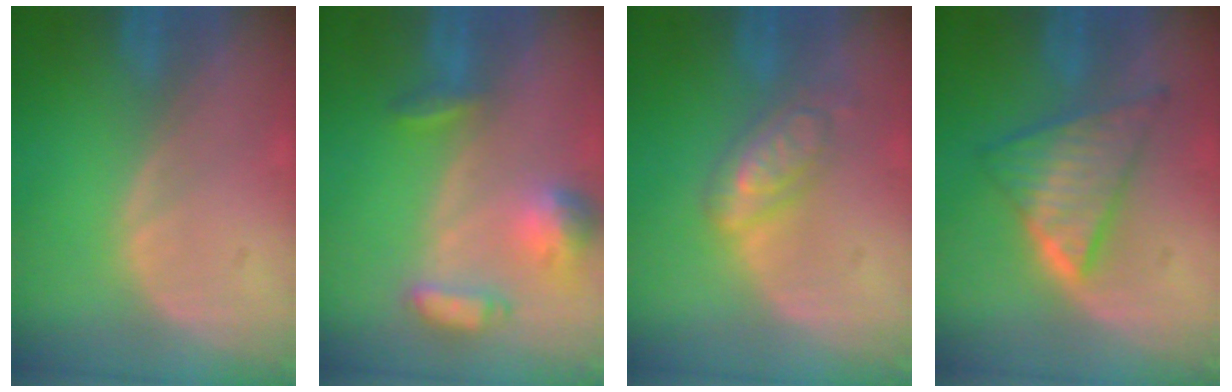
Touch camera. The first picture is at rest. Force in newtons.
{"total": 6.8, "press": 6.4, "slide": 2.3}
{"total": 5.3, "press": 5.2, "slide": 0.2}
{"total": 7.8, "press": 7.8, "slide": 0.4}